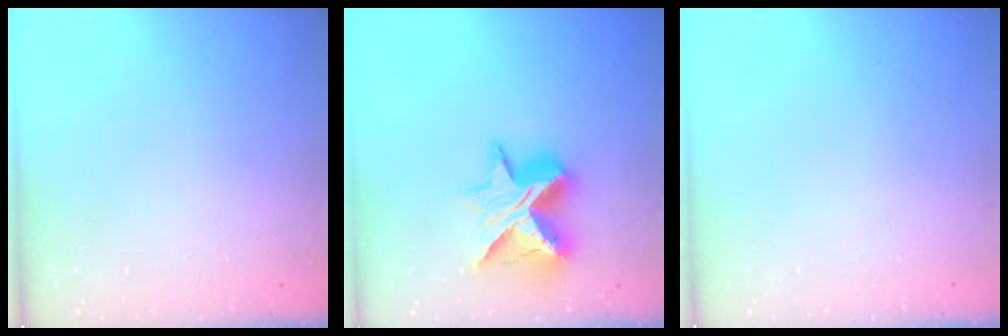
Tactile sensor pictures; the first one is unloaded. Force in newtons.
{"total": 13.6, "press": 13.6, "slide": 1.0}
{"total": 0.0}